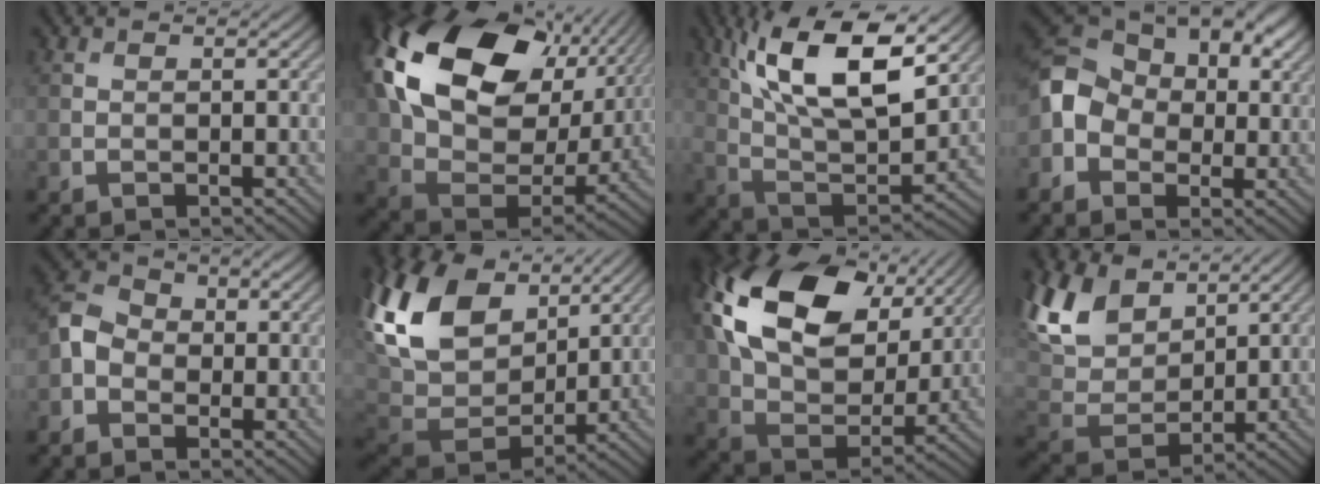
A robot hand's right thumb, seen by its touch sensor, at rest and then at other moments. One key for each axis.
{"total": 21.0, "fx": 7.9, "fy": 13.8, "fz": 13.7, "tx": -0.311, "ty": 0.014, "tz": 0.157}
{"total": 16.1, "fx": 7.5, "fy": 6.2, "fz": 12.8, "tx": -0.259, "ty": 0.000, "tz": 0.136}
{"total": 9.1, "fx": 0.1, "fy": 7.1, "fz": 5.8, "tx": -0.125, "ty": 0.007, "tz": -0.016}
{"total": 5.0, "fx": -1.3, "fy": 4.0, "fz": 2.8, "tx": -0.063, "ty": 0.007, "tz": -0.037}
{"total": 17.3, "fx": 6.4, "fy": 11.5, "fz": 11.3, "tx": -0.299, "ty": 0.020, "tz": 0.130}
{"total": 18.8, "fx": 7.4, "fy": 12.0, "fz": 12.4, "tx": -0.275, "ty": 0.021, "tz": 0.138}
{"total": 12.0, "fx": 7.2, "fy": 6.5, "fz": 7.1, "tx": -0.201, "ty": 0.027, "tz": 0.134}